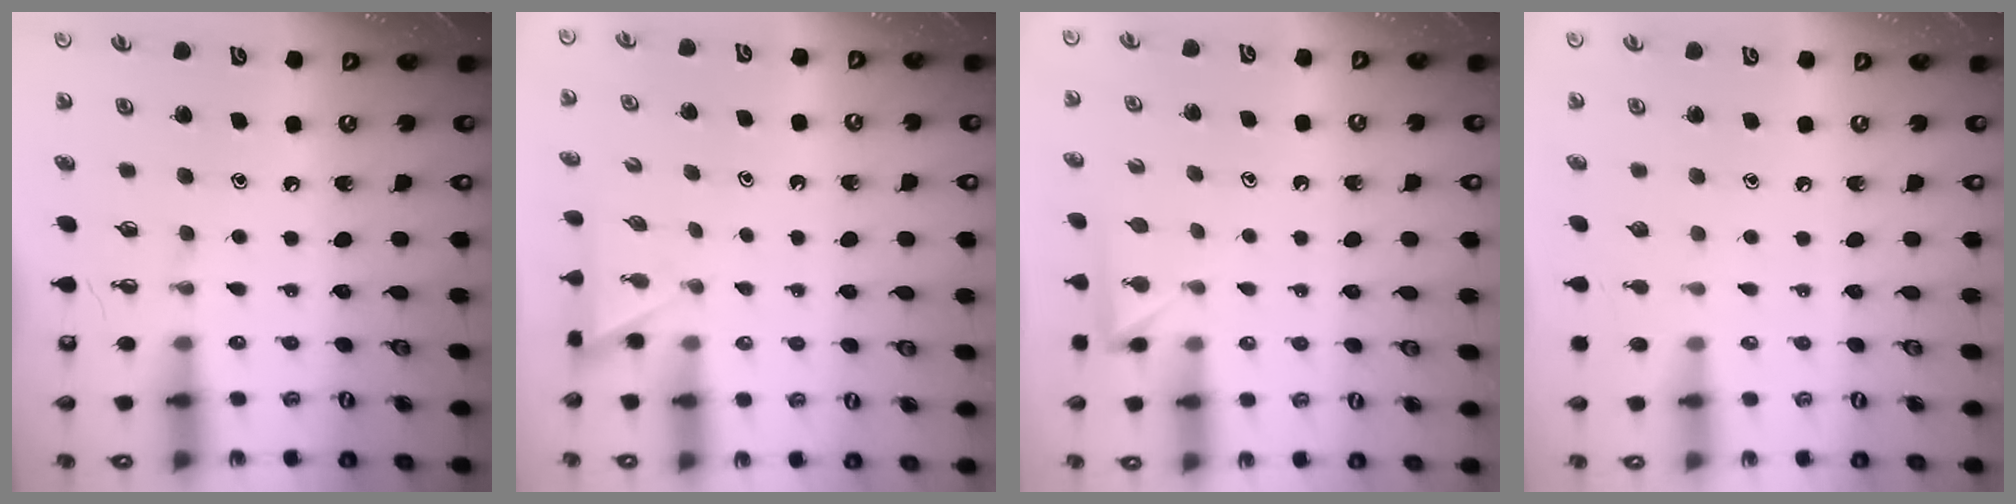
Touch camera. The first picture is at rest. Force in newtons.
{"total": 2.5, "press": 2.5, "slide": 0.2}
{"total": 2.3, "press": 2.3, "slide": 0.3}
{"total": 0.0}